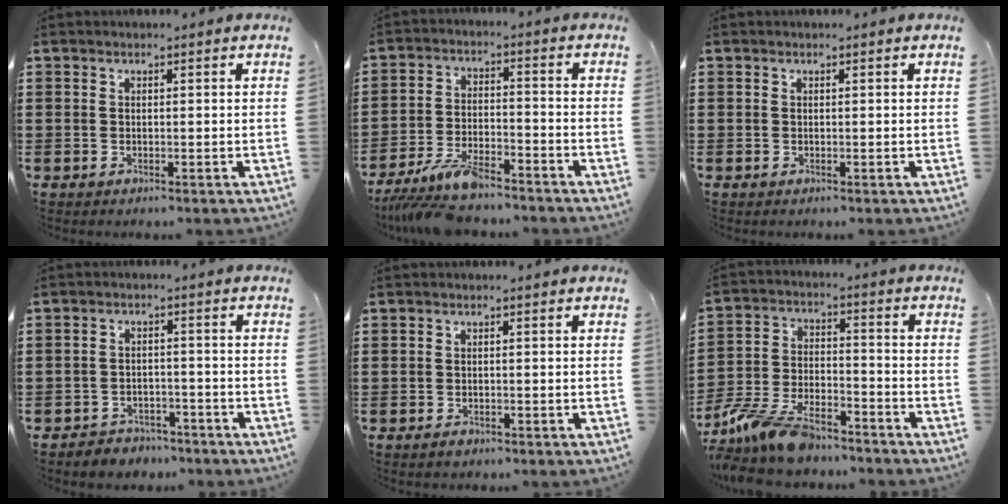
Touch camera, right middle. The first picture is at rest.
{"total": 7.7, "force": [-6.6, 1.7, 3.6], "torque": [-0.084, 0.000, -0.129]}
{"total": 0.0}
{"total": 3.2, "force": [-3.1, 0.8, -0.3], "torque": [-0.004, 0.002, -0.069]}
{"total": 0.9, "force": [-0.8, 0.5, 0.2], "torque": [-0.006, 0.001, -0.017]}
{"total": 9.7, "force": [-8.2, 2.5, 4.4], "torque": [-0.105, 0.012, -0.162]}